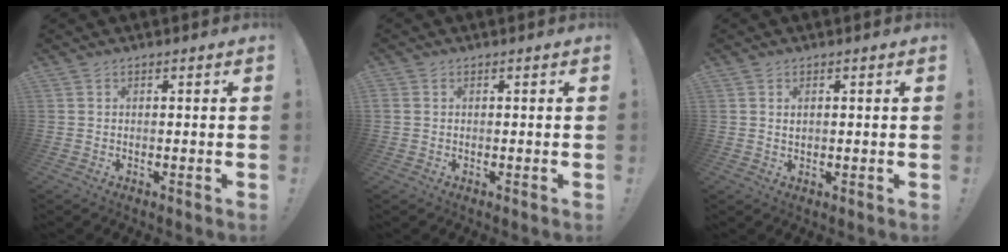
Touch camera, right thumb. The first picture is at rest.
{"total": 1.0, "force": [0.4, 0.9, 0.4], "torque": [-0.012, 0.006, 0.008]}
{"total": 1.4, "force": [0.6, 0.8, 0.9], "torque": [-0.012, -0.001, 0.009]}